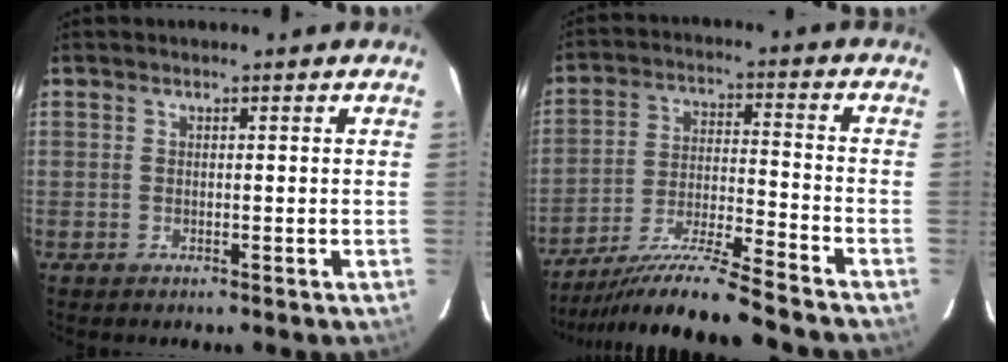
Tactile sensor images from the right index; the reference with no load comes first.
{"total": 15.7, "force": [-14.1, -1.3, 6.7], "torque": [-0.139, -0.025, -0.245]}